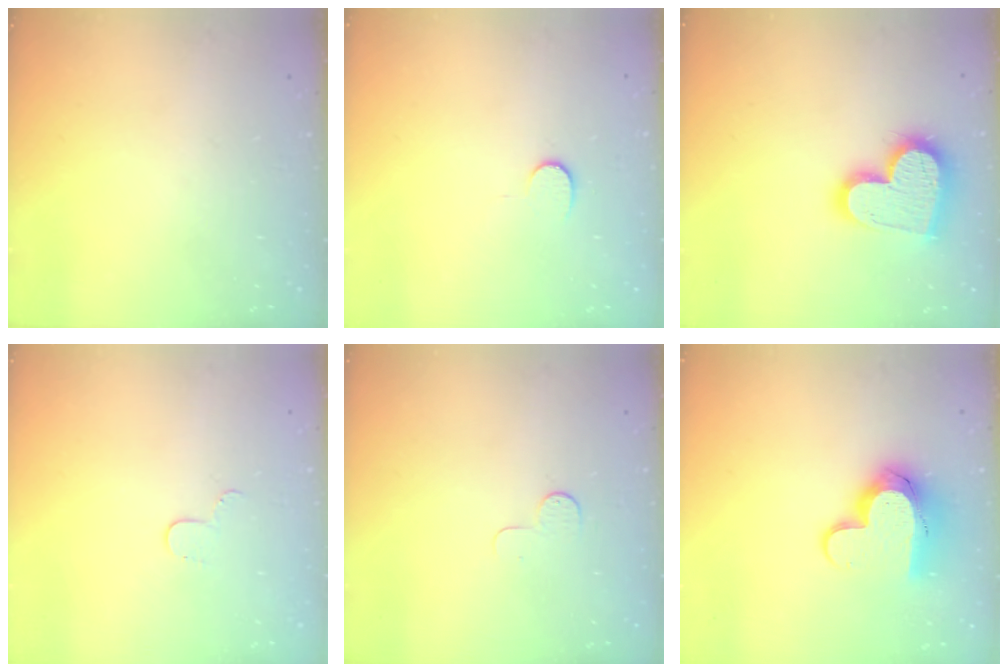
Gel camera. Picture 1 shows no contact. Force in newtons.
{"total": 6.0, "press": 6.0, "slide": 0.5}
{"total": 16.7, "press": 16.7, "slide": 1.1}
{"total": 3.5, "press": 3.5, "slide": 0.4}
{"total": 4.0, "press": 4.0, "slide": 0.4}
{"total": 12.2, "press": 12.2, "slide": 1.0}